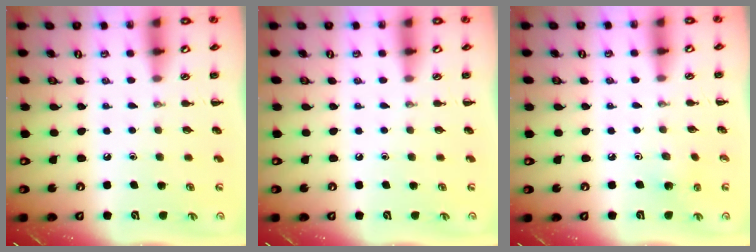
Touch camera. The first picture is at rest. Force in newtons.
{"total": 0.0}
{"total": 2.6, "press": 2.4, "slide": 0.8}